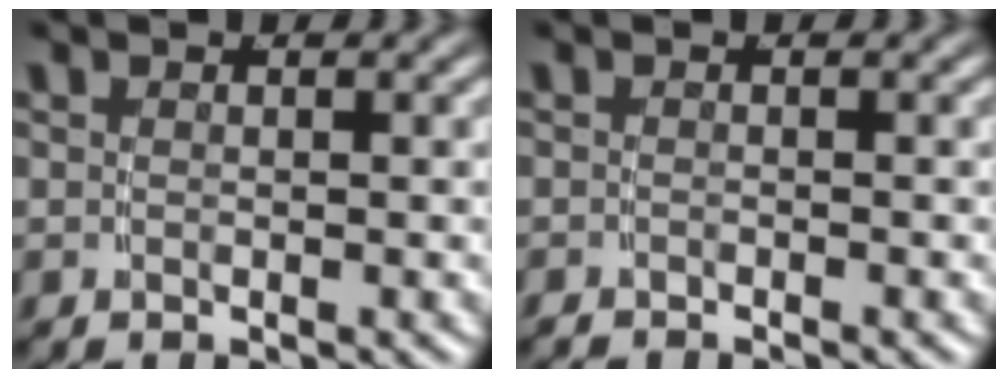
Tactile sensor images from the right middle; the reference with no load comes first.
{"total": 0.8, "force": [-0.8, 0.0, 0.0], "torque": [-0.001, -0.006, -0.013]}